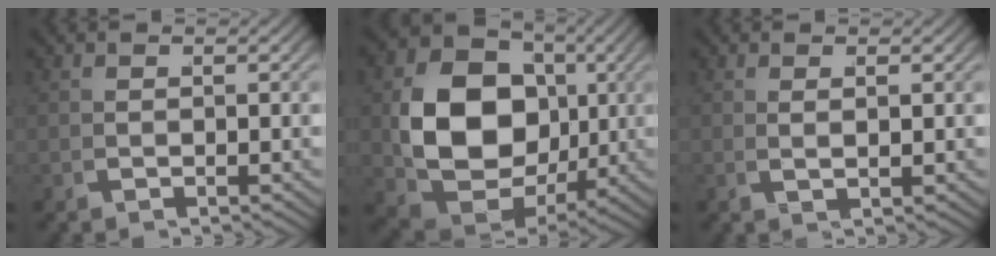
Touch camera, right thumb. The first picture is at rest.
{"total": 15.3, "force": [0.5, 11.4, 10.3], "torque": [-0.218, -0.042, 0.016]}
{"total": 0.8, "force": [0.7, -0.3, 0.4], "torque": [-0.005, 0.007, 0.004]}